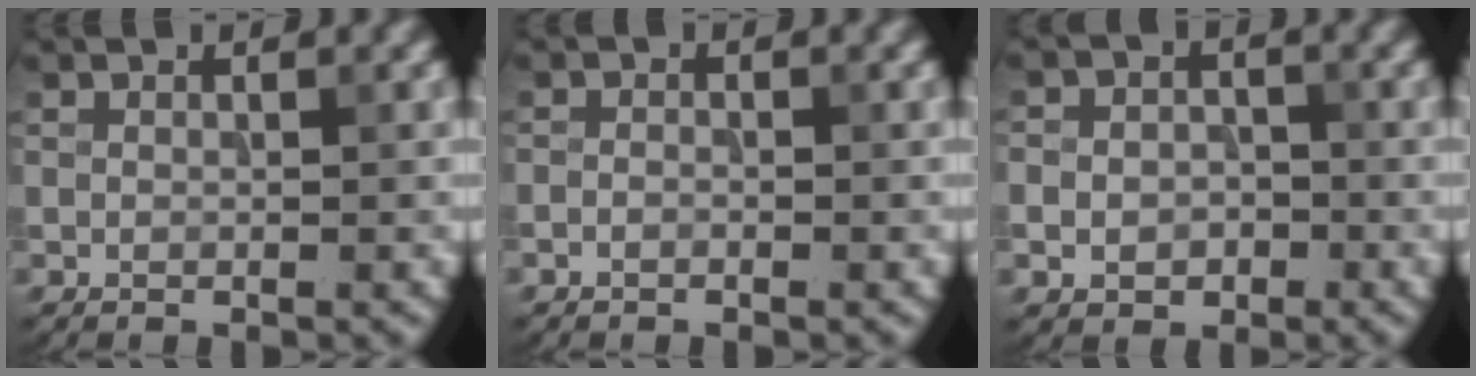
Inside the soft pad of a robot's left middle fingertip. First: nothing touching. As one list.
[{"total": 0.7, "force": [-0.4, 0.4, 0.3], "torque": [-0.005, -0.001, -0.010]}, {"total": 3.6, "force": [-0.9, 3.0, 1.8], "torque": [-0.015, -0.008, -0.020]}]